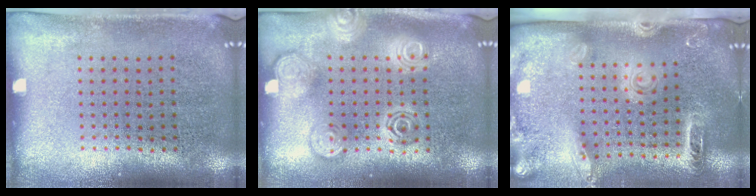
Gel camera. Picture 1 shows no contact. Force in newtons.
{"total": 1.9, "press": 1.9, "slide": 0.2}
{"total": 2.7, "press": 2.1, "slide": 1.8}